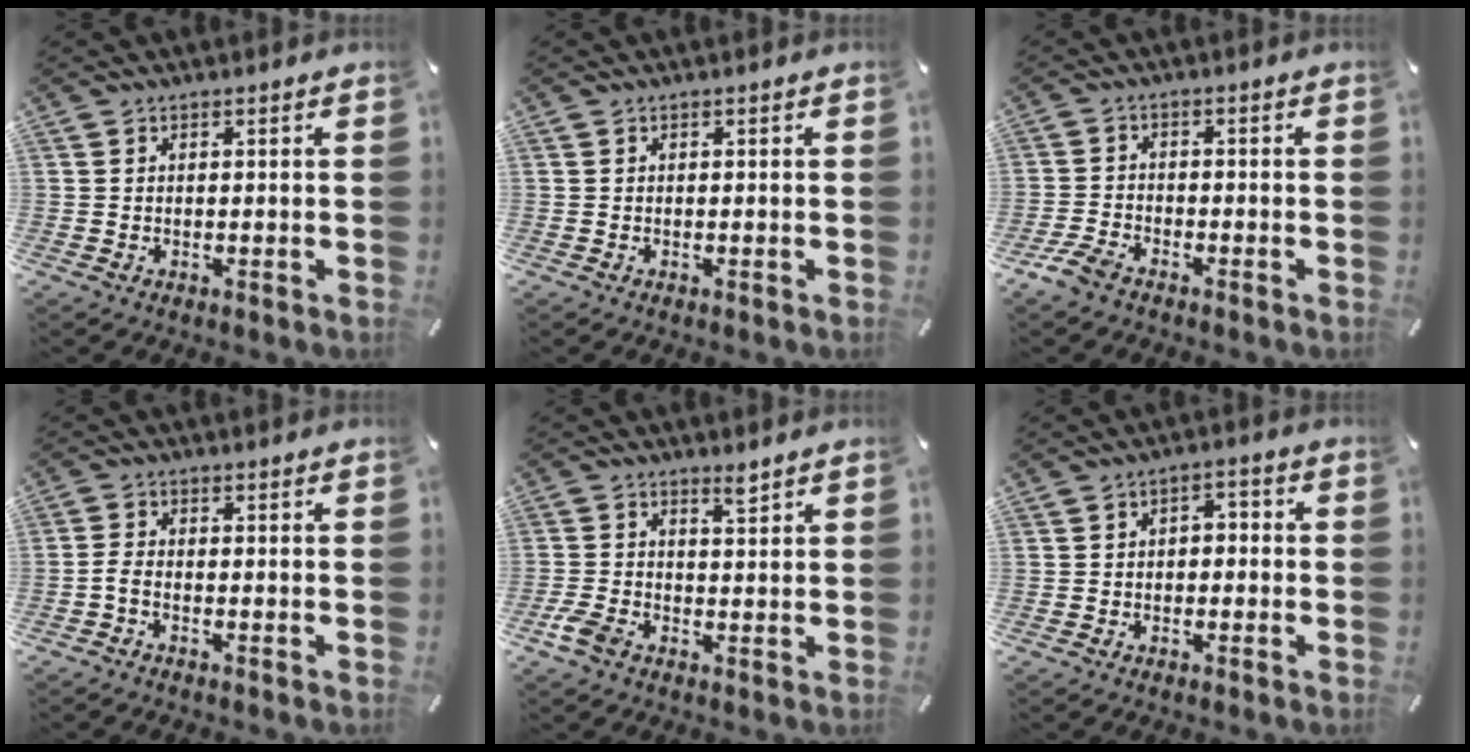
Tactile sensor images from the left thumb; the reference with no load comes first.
{"total": 0.0}
{"total": 4.3, "force": [-3.4, 2.0, 1.9], "torque": [-0.056, 0.010, -0.070]}
{"total": 2.1, "force": [-1.3, 0.8, 1.4], "torque": [-0.034, 0.001, -0.024]}
{"total": 3.8, "force": [0.5, 2.3, 2.9], "torque": [-0.055, -0.014, 0.003]}
{"total": 2.9, "force": [-1.9, 1.8, 1.3], "torque": [-0.024, 0.015, -0.037]}